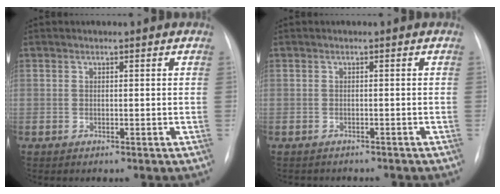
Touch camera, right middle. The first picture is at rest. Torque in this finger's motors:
{"motor_torque": [-0.04, -0.01, -0.02, 0.00]}